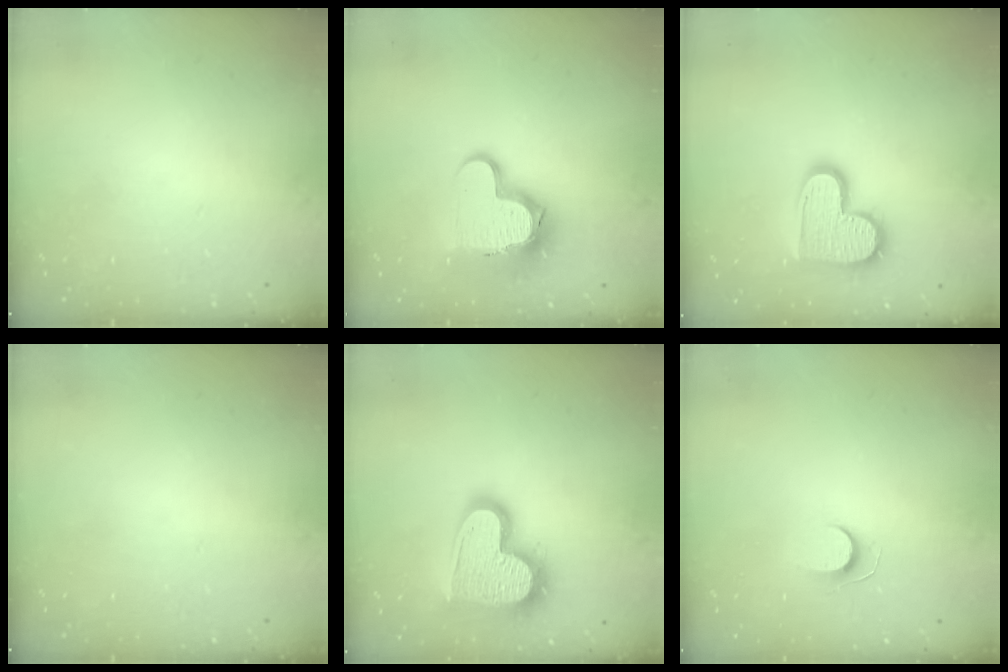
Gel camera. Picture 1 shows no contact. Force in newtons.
{"total": 14.0, "press": 14.0, "slide": 1.0}
{"total": 14.0, "press": 13.9, "slide": 0.5}
{"total": 0.0}
{"total": 21.5, "press": 21.4, "slide": 1.5}
{"total": 5.6, "press": 5.6, "slide": 0.5}